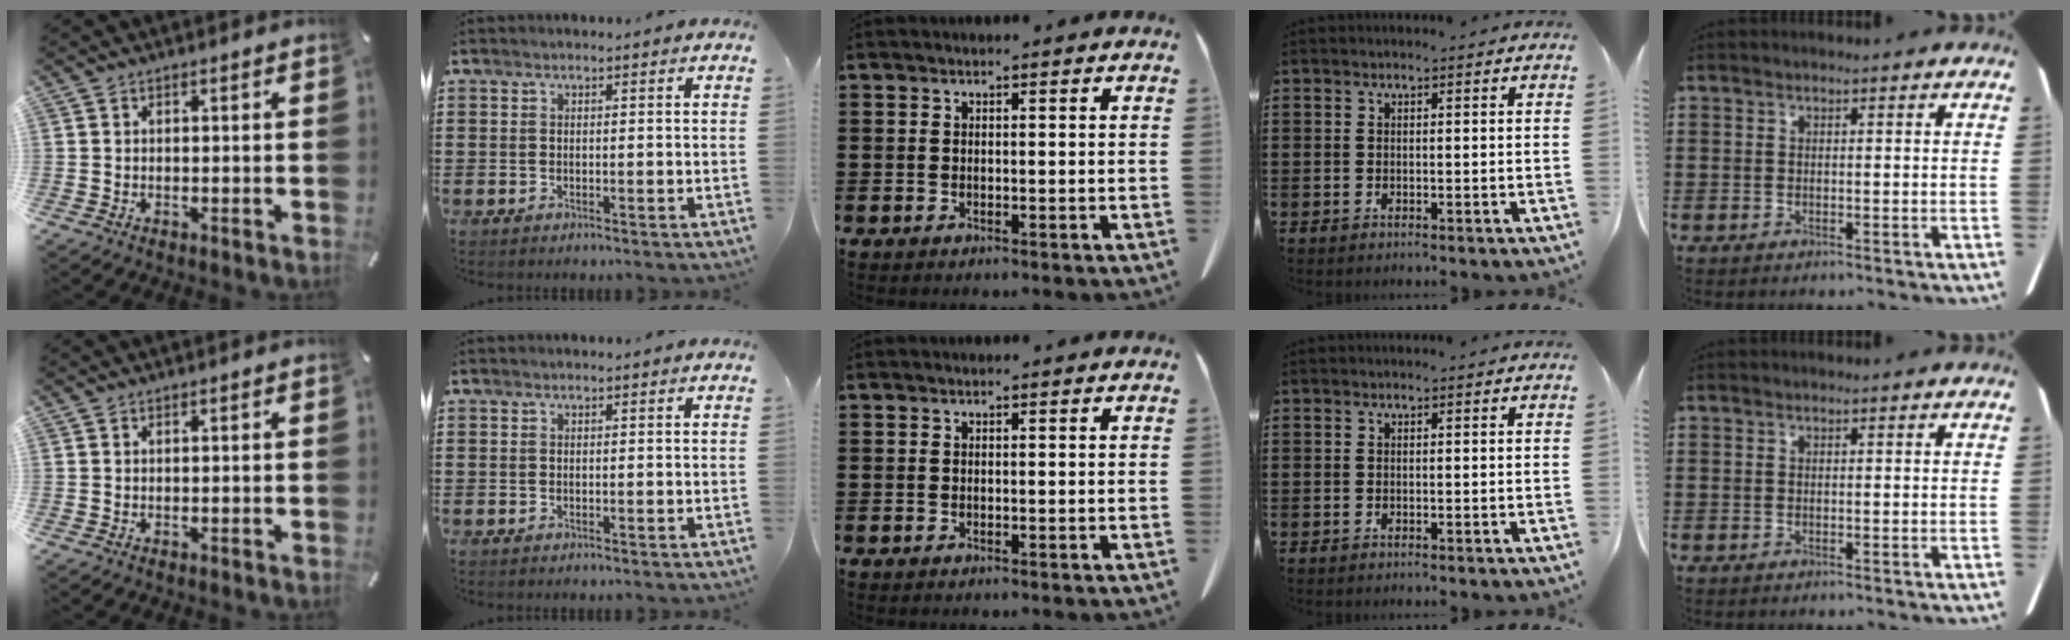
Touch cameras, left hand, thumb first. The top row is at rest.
{}